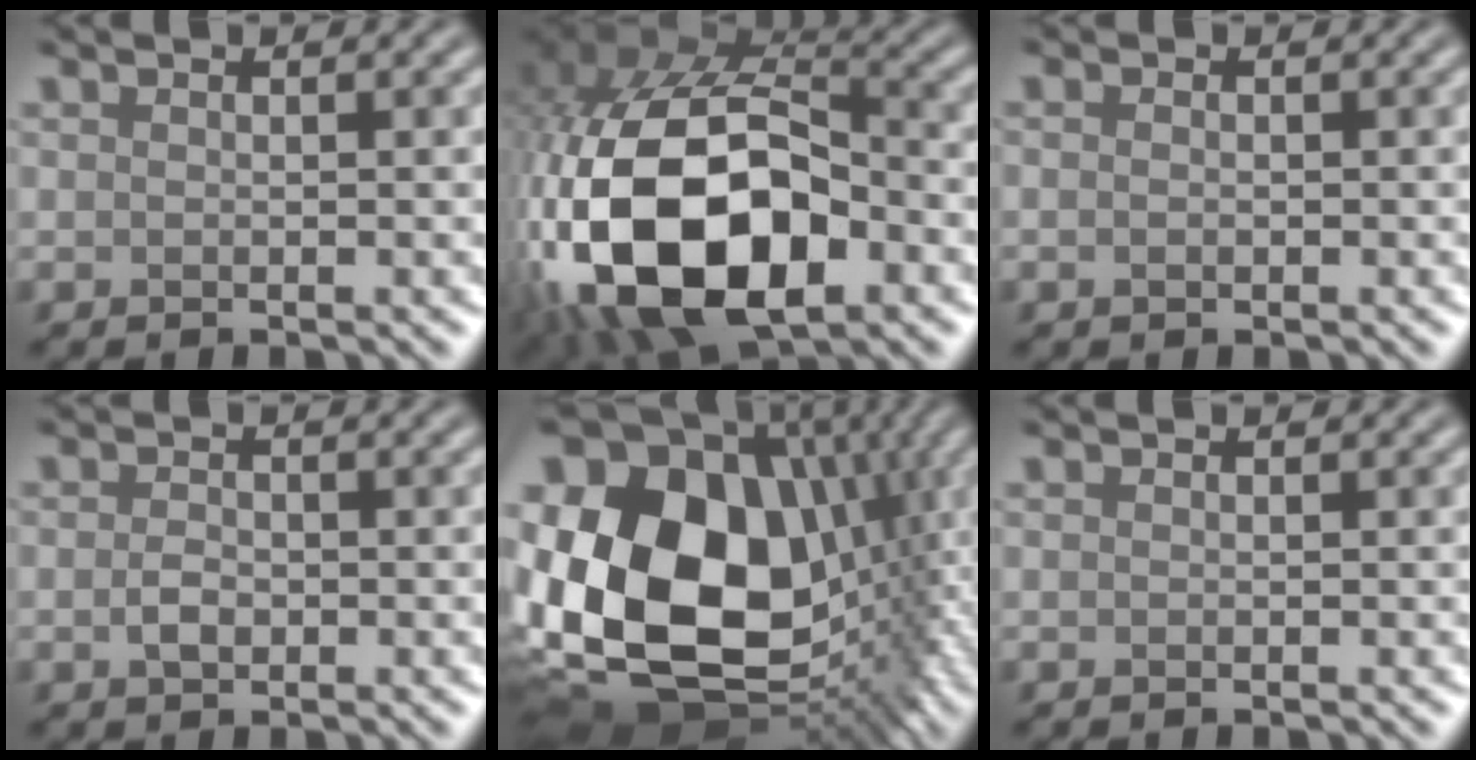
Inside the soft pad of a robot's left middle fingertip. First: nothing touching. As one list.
[{"total": 19.3, "force": [-5.1, 12.1, 14.1], "torque": [-0.303, -0.028, -0.088]}, {"total": 0.7, "force": [-0.1, 0.5, 0.5], "torque": [-0.012, 0.001, -0.003]}, {"total": 1.5, "force": [-0.4, 0.9, 1.1], "torque": [-0.027, 0.001, -0.010]}, {"total": 21.2, "force": [0.5, 15.9, 14.0], "torque": [-0.307, -0.011, 0.036]}, {"total": 0.0}]